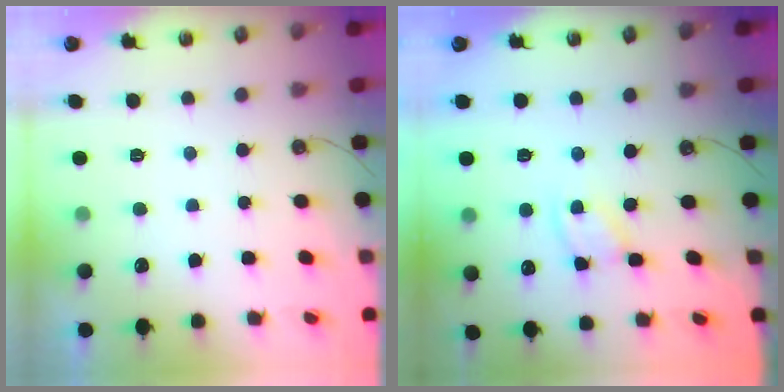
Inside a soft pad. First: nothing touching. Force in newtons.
{"total": 2.6, "press": 2.6, "slide": 0.1}